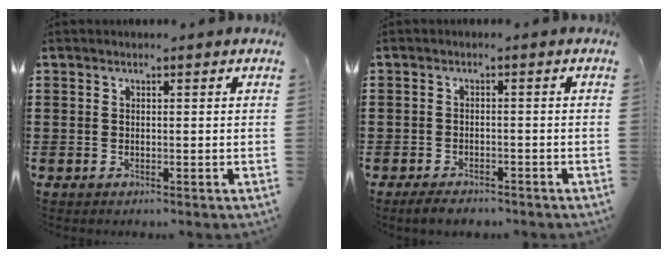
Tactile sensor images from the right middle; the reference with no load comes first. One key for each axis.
{"total": 2.2, "fx": -2.0, "fy": 0.5, "fz": 0.6, "tx": -0.016, "ty": 0.000, "tz": -0.040}